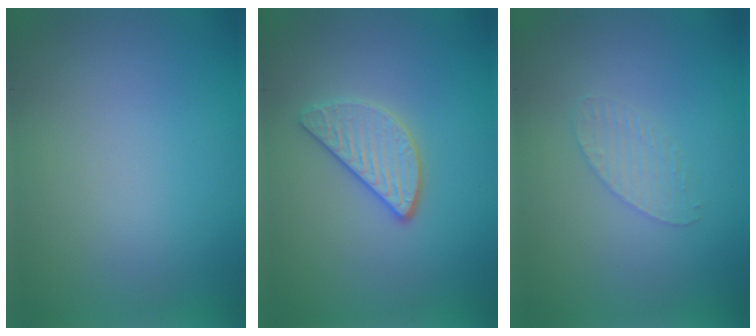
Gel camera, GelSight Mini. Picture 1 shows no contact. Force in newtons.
{"total": 2.9, "press": 2.7, "slide": 1.2}
{"total": 1.6, "press": 1.6, "slide": 0.1}